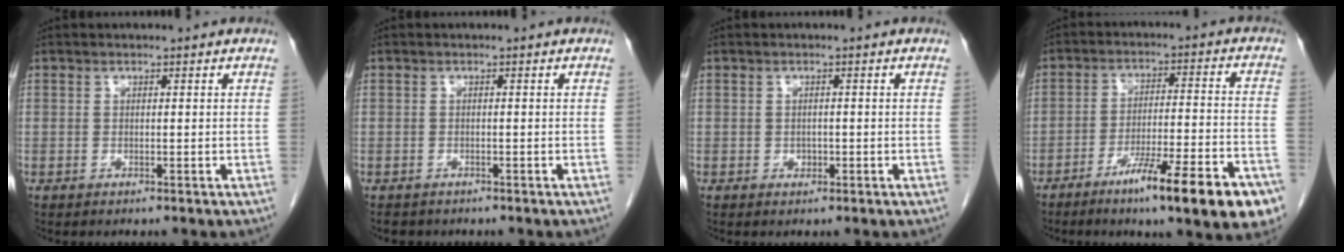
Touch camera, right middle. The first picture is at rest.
{"total": 2.1, "force": [-1.8, 1.0, 0.5], "torque": [-0.018, -0.004, -0.023]}
{"total": 0.9, "force": [-0.3, 0.7, 0.4], "torque": [-0.008, 0.002, -0.002]}
{"total": 16.4, "force": [-10.1, 1.1, 12.9], "torque": [-0.147, -0.007, -0.151]}